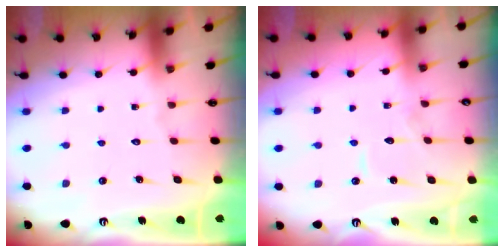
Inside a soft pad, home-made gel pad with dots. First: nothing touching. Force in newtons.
{"total": 6.5, "press": 6.5, "slide": 0.5}